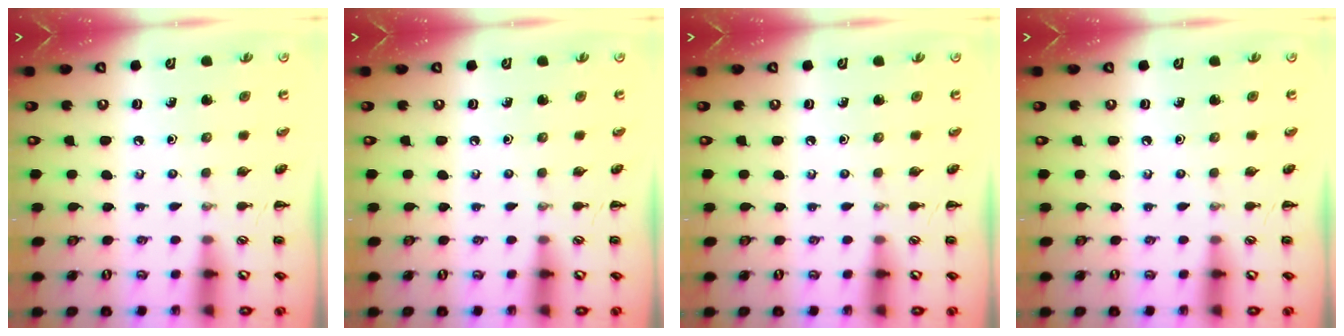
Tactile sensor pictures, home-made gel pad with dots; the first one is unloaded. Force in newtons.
{"total": 0.0}
{"total": 0.0}
{"total": 0.0}